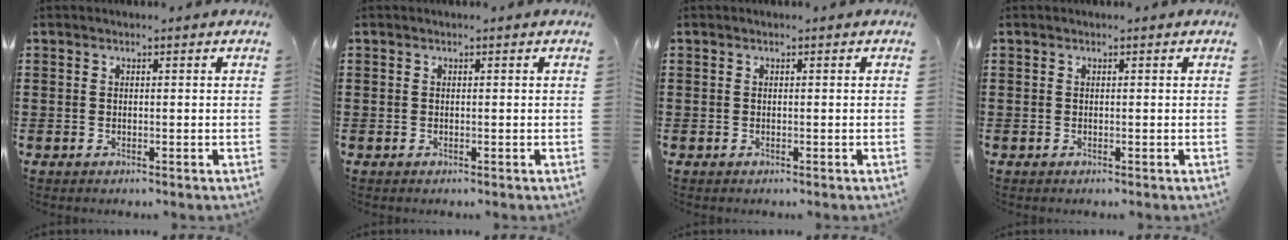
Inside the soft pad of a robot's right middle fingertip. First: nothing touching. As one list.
[{"total": 0.0}, {"total": 0.0}, {"total": 0.0}]